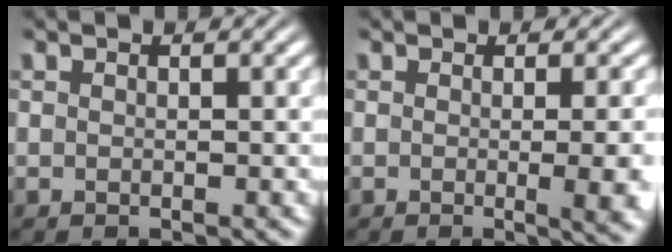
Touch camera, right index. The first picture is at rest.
{"total": 3.2, "force": [-0.5, 0.0, 3.1], "torque": [-0.031, 0.004, -0.013]}